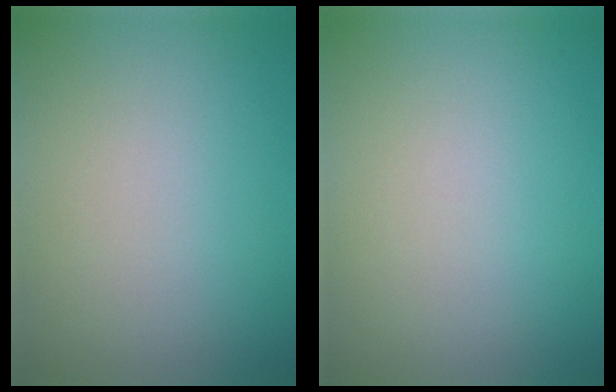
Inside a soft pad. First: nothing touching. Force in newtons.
{"total": 0.0}